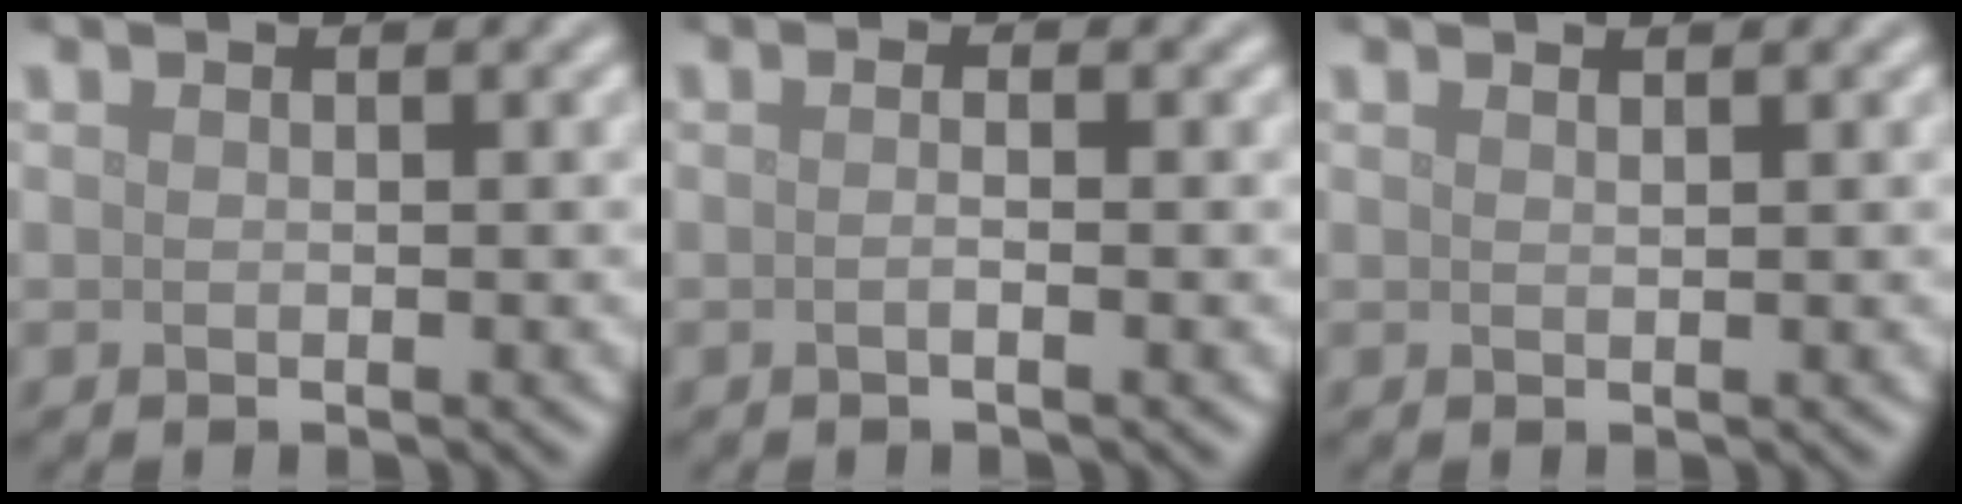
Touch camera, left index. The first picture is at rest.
{"total": 1.5, "force": [0.0, 0.6, 1.4], "torque": [-0.005, -0.009, -0.015]}
{"total": 0.7, "force": [0.5, 0.2, 0.3], "torque": [0.000, 0.001, 0.009]}